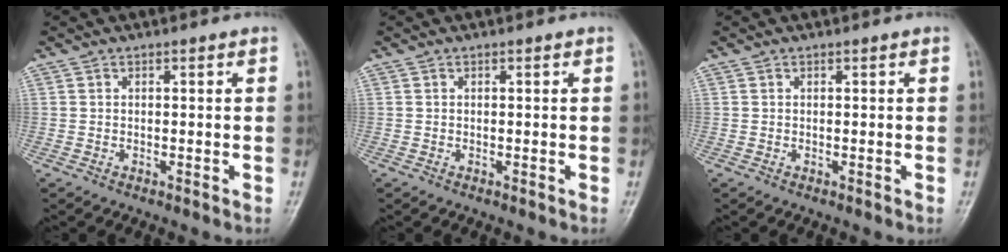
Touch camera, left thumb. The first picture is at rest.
{"total": 0.0}
{"total": 0.0}